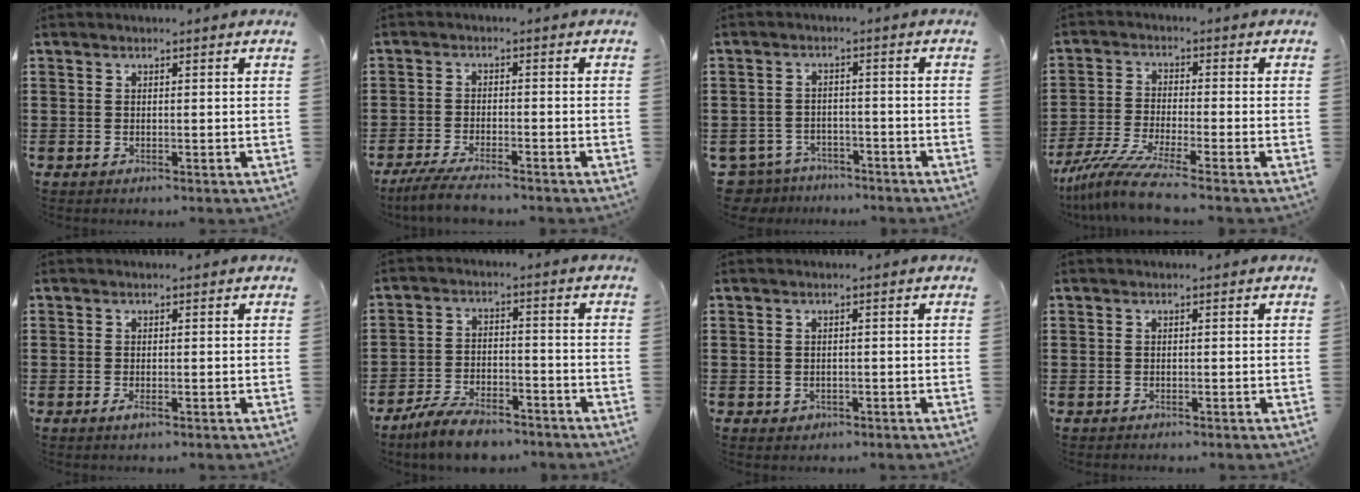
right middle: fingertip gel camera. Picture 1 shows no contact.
{"total": 4.3, "force": [-3.7, 0.3, 2.2], "torque": [-0.049, -0.008, -0.072]}
{"total": 3.6, "force": [-3.5, 0.9, 0.0], "torque": [-0.024, -0.001, -0.080]}
{"total": 7.2, "force": [-5.8, 0.2, 4.3], "torque": [-0.107, -0.021, -0.116]}
{"total": 1.1, "force": [-0.4, 0.3, 1.0], "torque": [-0.018, -0.001, -0.007]}
{"total": 6.7, "force": [-5.9, 1.6, 2.7], "torque": [-0.058, 0.008, -0.116]}
{"total": 0.7, "force": [-0.3, 0.6, 0.2], "torque": [-0.007, 0.001, -0.007]}
{"total": 0.5, "force": [-0.5, 0.1, 0.0], "torque": [0.000, 0.001, -0.011]}